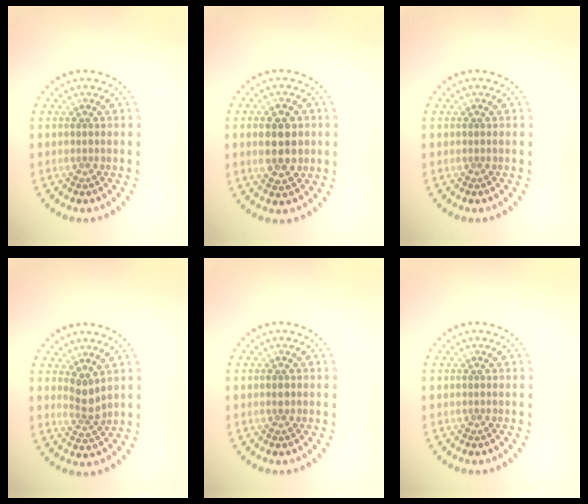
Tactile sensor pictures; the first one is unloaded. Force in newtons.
{"total": 4.5, "press": 4.5, "slide": 0.1}
{"total": 0.0}
{"total": 2.1, "press": 1.5, "slide": 1.4}
{"total": 0.7, "press": 0.7, "slide": 0.1}
{"total": 0.0}